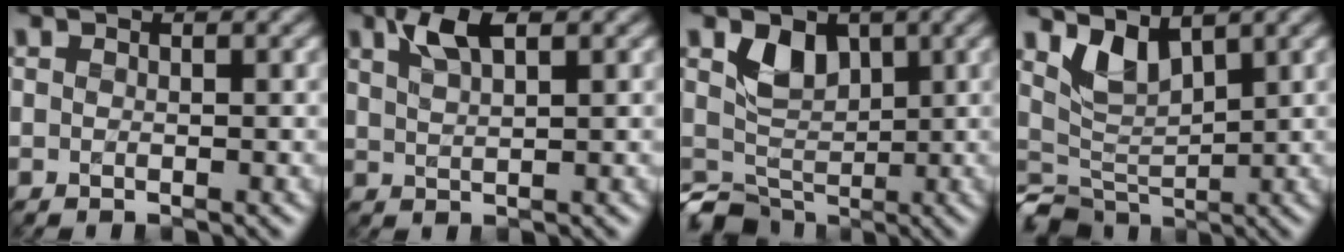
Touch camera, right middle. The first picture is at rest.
{"total": 3.2, "force": [1.9, 1.0, 2.4], "torque": [-0.047, 0.004, 0.035]}
{"total": 3.7, "force": [0.1, 3.1, 2.0], "torque": [-0.025, -0.006, 0.005]}
{"total": 2.9, "force": [1.3, 1.9, 1.7], "torque": [-0.037, -0.008, 0.032]}